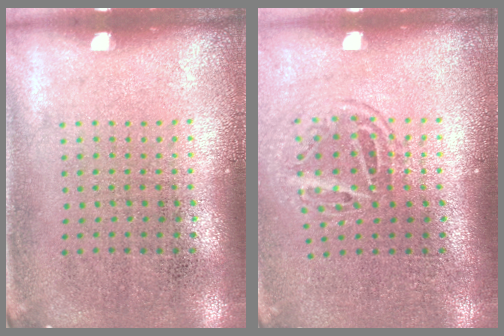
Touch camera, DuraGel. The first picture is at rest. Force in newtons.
{"total": 1.5, "press": 1.0, "slide": 1.1}